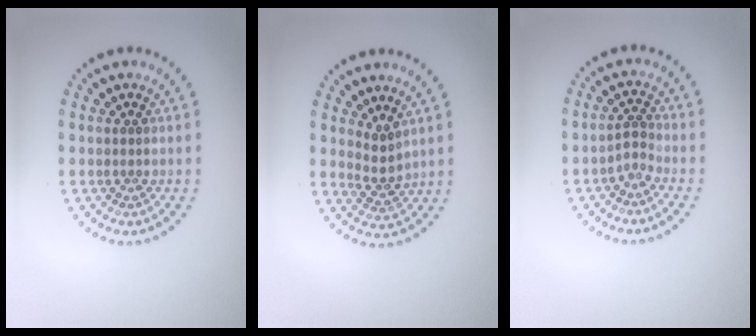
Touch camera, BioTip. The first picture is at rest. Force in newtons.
{"total": 2.0, "press": 1.6, "slide": 1.3}
{"total": 1.4, "press": 0.9, "slide": 1.0}